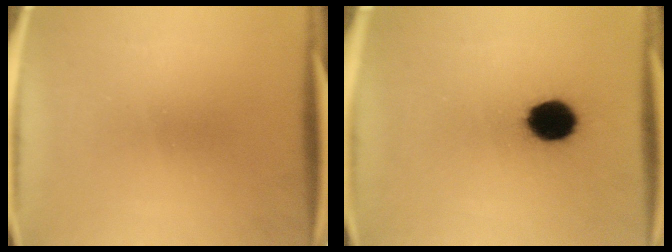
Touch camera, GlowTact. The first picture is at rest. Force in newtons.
{"total": 10.5}